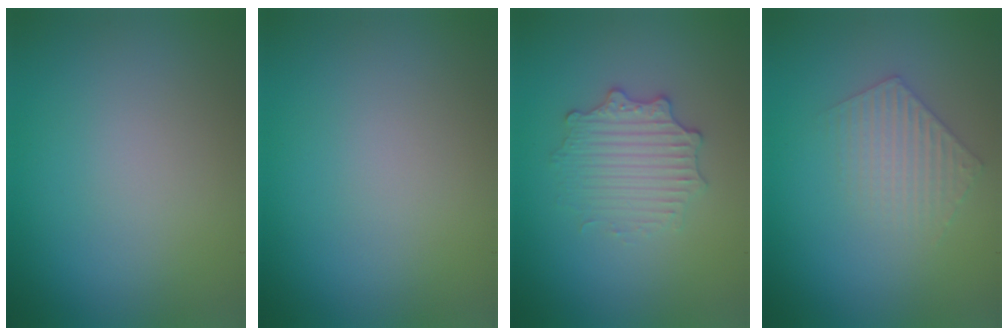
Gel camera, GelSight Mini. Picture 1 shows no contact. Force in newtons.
{"total": 0.0}
{"total": 3.1, "press": 2.9, "slide": 1.0}
{"total": 2.4, "press": 2.4, "slide": 0.3}